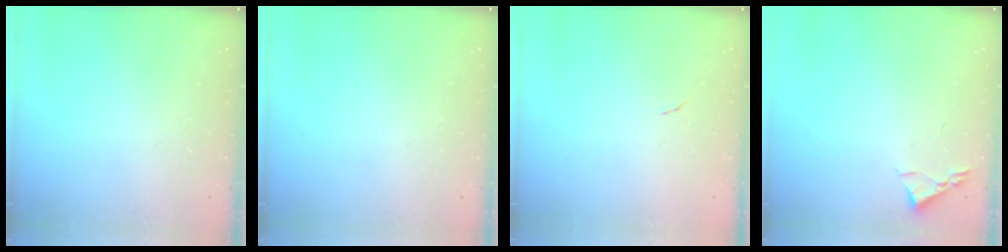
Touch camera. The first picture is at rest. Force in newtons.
{"total": 0.0}
{"total": 3.9, "press": 3.5, "slide": 1.6}
{"total": 2.4, "press": 2.3, "slide": 0.3}